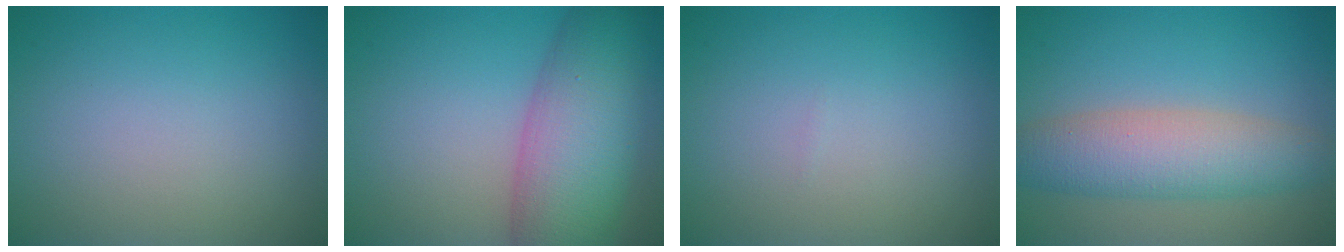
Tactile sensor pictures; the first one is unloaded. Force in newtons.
{"total": 10.3, "press": 10.3, "slide": 0.6}
{"total": 0.0}
{"total": 5.8, "press": 5.8, "slide": 0.2}